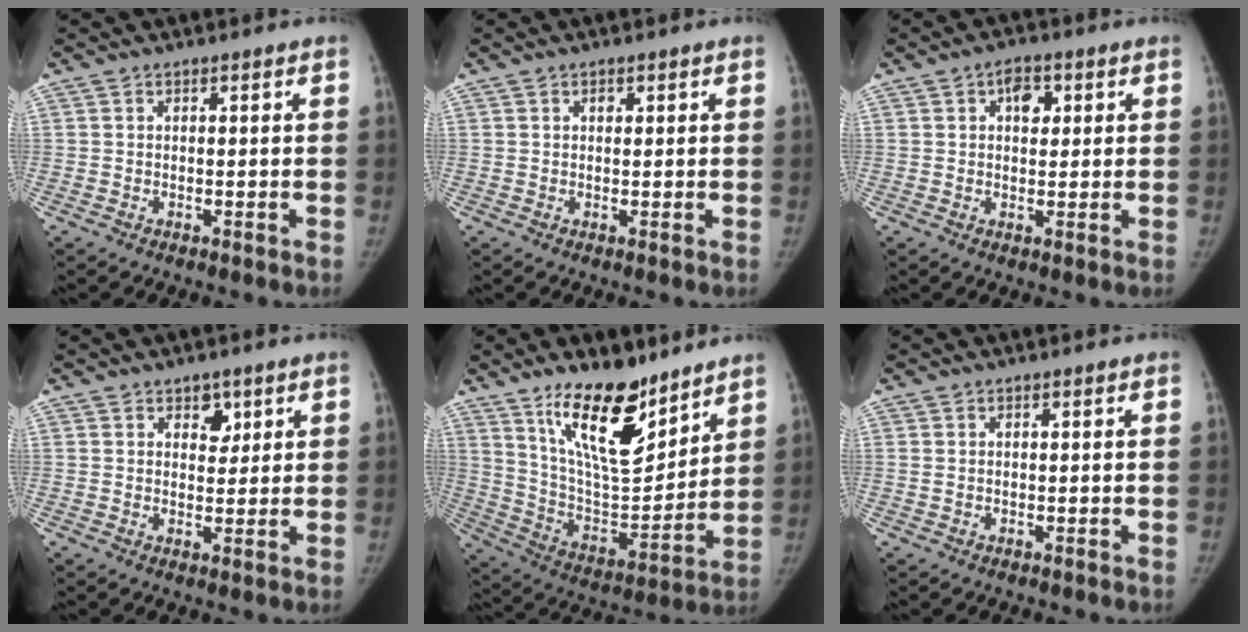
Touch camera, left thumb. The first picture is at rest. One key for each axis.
{"total": 1.1, "fx": 0.6, "fy": 0.7, "fz": 0.6, "tx": -0.003, "ty": -0.002, "tz": 0.008}
{"total": 4.5, "fx": 1.6, "fy": 2.9, "fz": 3.0, "tx": -0.025, "ty": -0.002, "tz": 0.020}
{"total": 3.7, "fx": 2.1, "fy": 2.5, "fz": 1.8, "tx": 0.000, "ty": -0.013, "tz": 0.033}
{"total": 19.6, "fx": 13.2, "fy": 7.6, "fz": 12.3, "tx": -0.161, "ty": -0.093, "tz": 0.238}
{"total": 0.5, "fx": 0.3, "fy": 0.3, "fz": 0.3, "tx": -0.005, "ty": -0.001, "tz": 0.006}